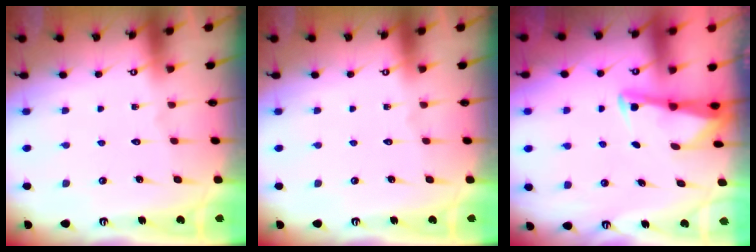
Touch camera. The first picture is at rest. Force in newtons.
{"total": 0.0}
{"total": 3.3, "press": 3.3, "slide": 0.3}